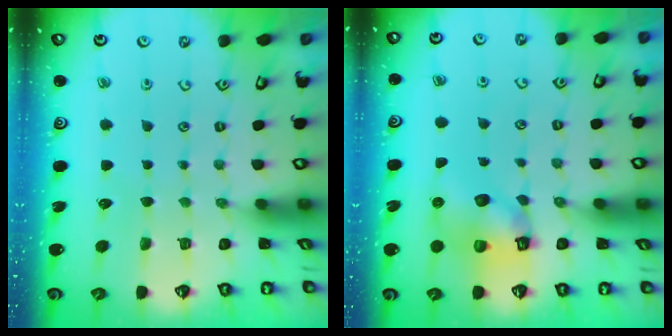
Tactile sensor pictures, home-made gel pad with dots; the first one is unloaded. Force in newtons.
{"total": 8.9, "press": 8.8, "slide": 1.4}